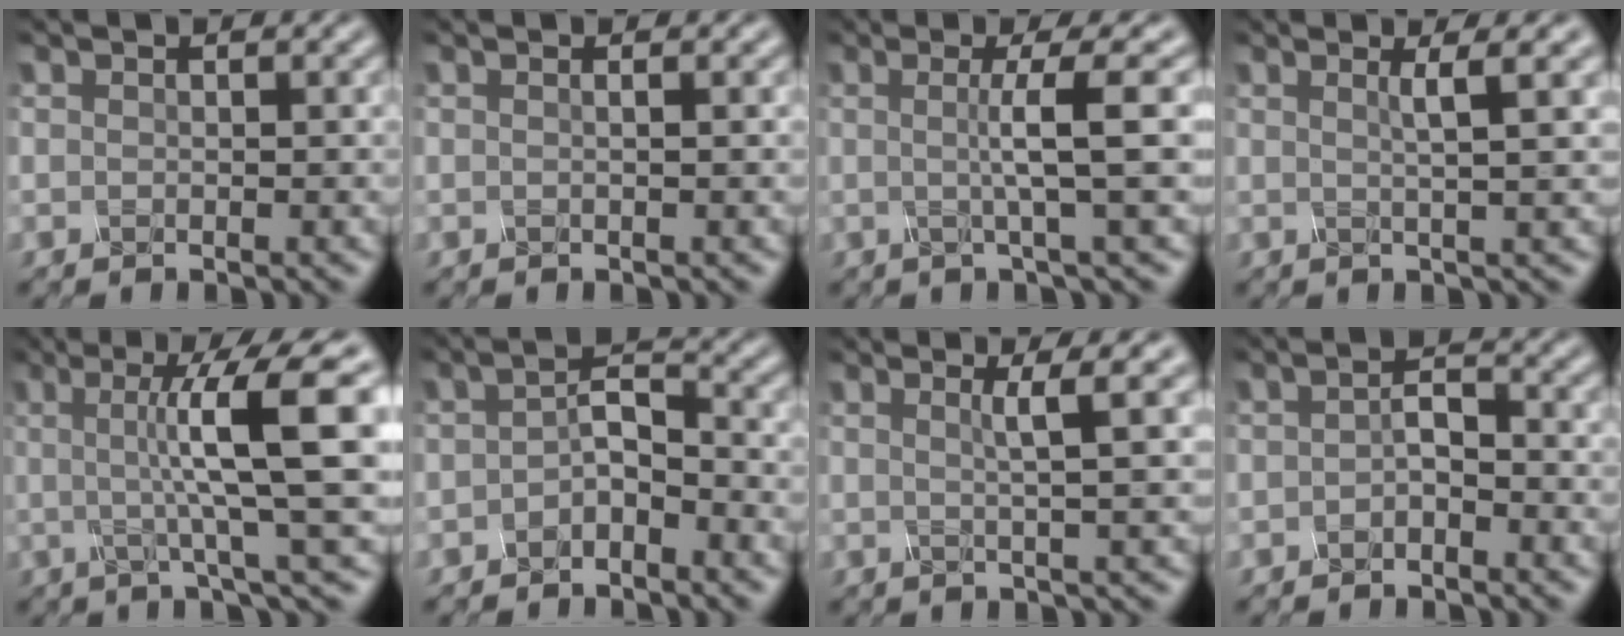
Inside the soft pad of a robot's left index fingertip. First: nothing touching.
{"total": 1.0, "force": [0.1, 0.4, 0.9], "torque": [-0.007, 0.000, -0.009]}
{"total": 4.4, "force": [0.3, 0.6, 4.4], "torque": [-0.072, 0.004, -0.005]}
{"total": 3.0, "force": [1.0, 0.6, 2.8], "torque": [-0.037, 0.010, 0.009]}
{"total": 10.1, "force": [1.2, 1.7, 9.9], "torque": [-0.126, 0.010, 0.017]}
{"total": 2.5, "force": [-1.3, 1.0, 1.8], "torque": [-0.031, 0.011, -0.029]}
{"total": 3.3, "force": [1.1, 0.5, 3.1], "torque": [-0.044, 0.011, 0.011]}
{"total": 1.7, "force": [-0.7, 0.8, 1.3], "torque": [-0.023, 0.005, -0.016]}